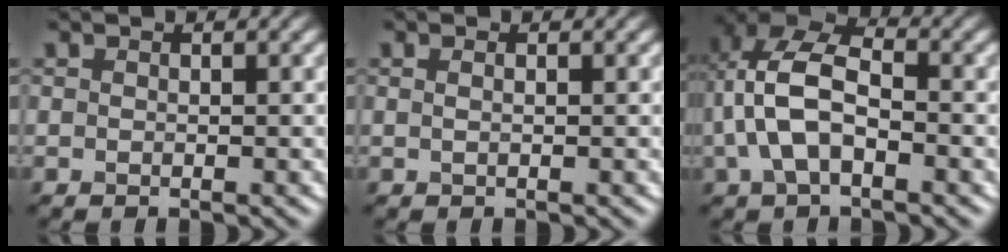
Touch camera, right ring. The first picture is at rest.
{"total": 0.6, "force": [0.3, 0.3, 0.5], "torque": [-0.006, -0.009, 0.004]}
{"total": 7.0, "force": [-0.7, 3.9, 5.7], "torque": [-0.124, 0.019, -0.023]}